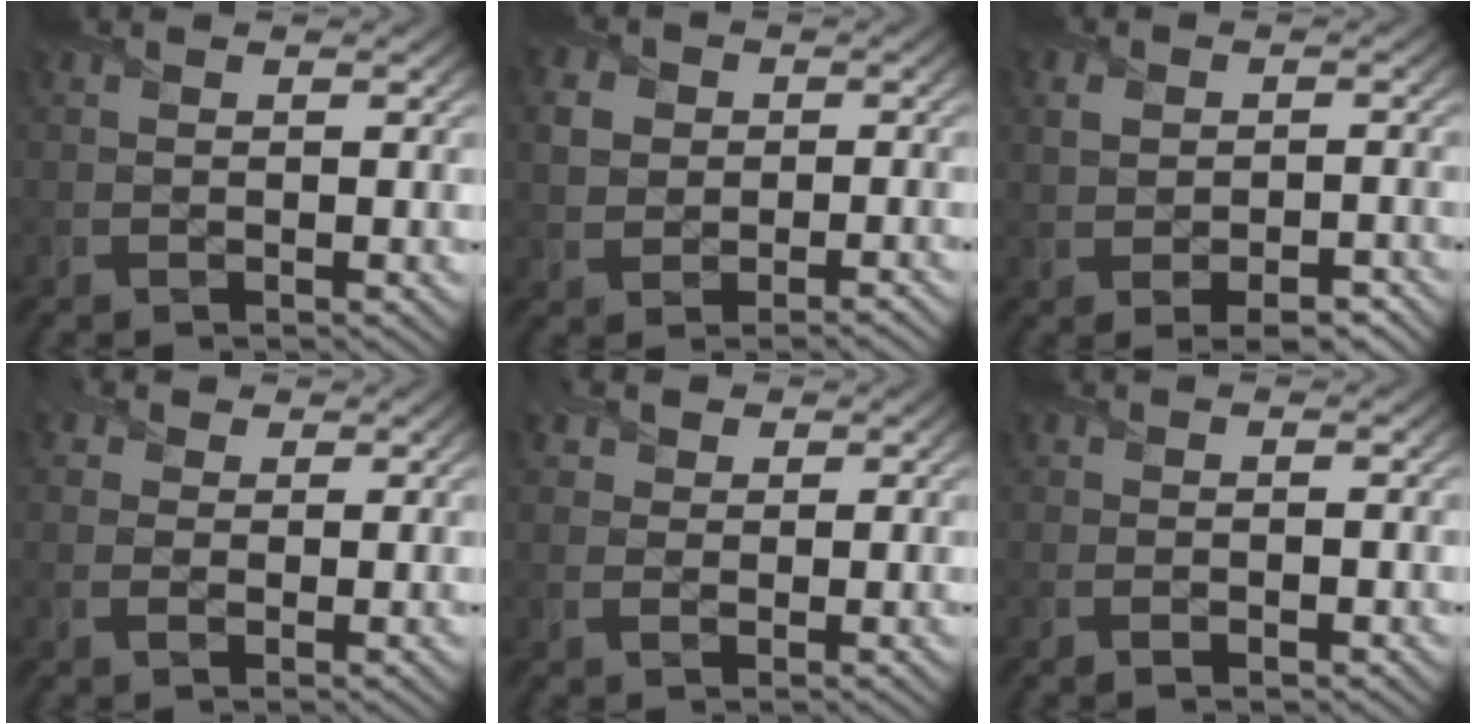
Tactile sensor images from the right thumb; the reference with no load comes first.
{"total": 4.0, "force": [-0.1, 3.3, 2.3], "torque": [-0.045, 0.001, -0.008]}
{"total": 5.4, "force": [-1.1, 3.5, 4.0], "torque": [-0.063, -0.009, -0.013]}
{"total": 2.3, "force": [0.7, 1.9, 1.0], "torque": [-0.028, 0.003, 0.008]}
{"total": 2.4, "force": [1.4, 1.8, 0.9], "torque": [-0.027, -0.001, 0.023]}
{"total": 0.9, "force": [-0.4, 0.3, 0.8], "torque": [-0.016, 0.003, -0.005]}